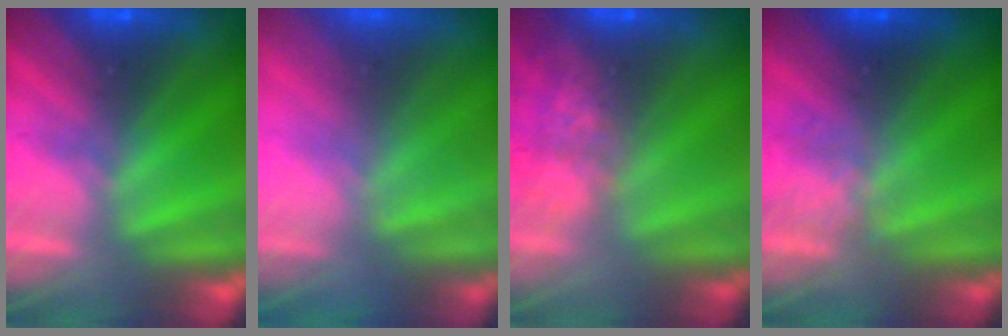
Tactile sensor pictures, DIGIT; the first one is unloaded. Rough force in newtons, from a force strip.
{"total": 7.8}
{"total": 7.9}
{"total": 1.9}